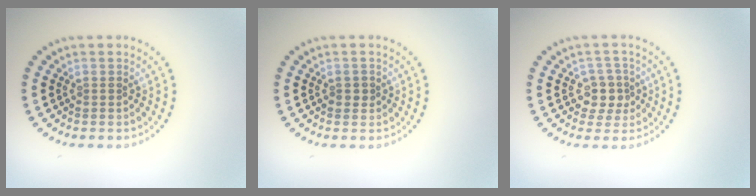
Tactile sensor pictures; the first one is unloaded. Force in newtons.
{"total": 1.1, "press": 1.1, "slide": 0.2}
{"total": 2.5, "press": 2.2, "slide": 1.1}